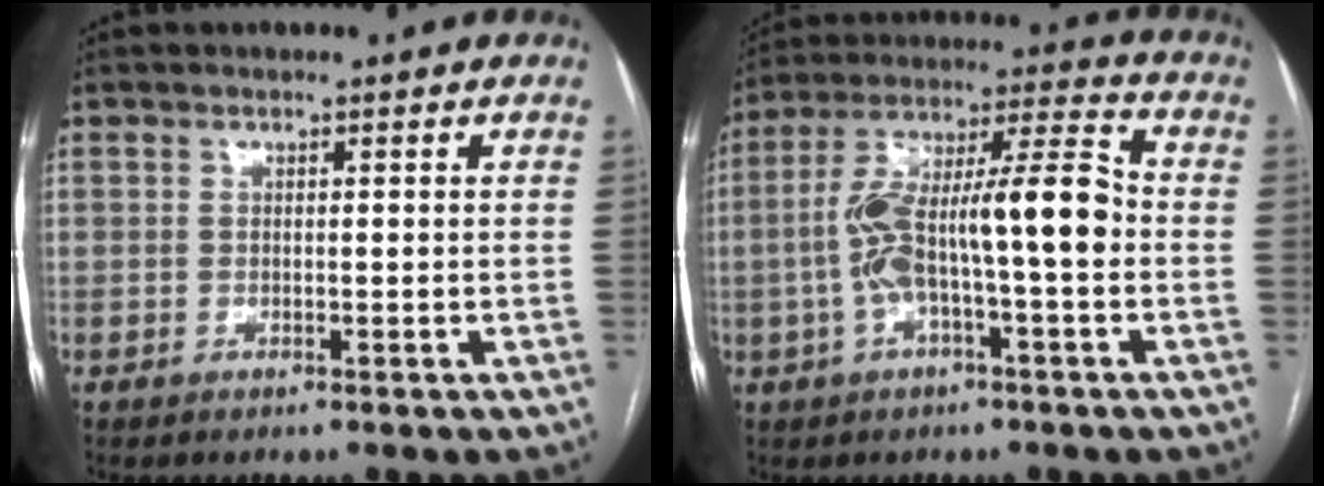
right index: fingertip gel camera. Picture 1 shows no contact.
{"total": 14.7, "force": [-2.0, 2.3, 14.3], "torque": [-0.264, 0.037, -0.034]}